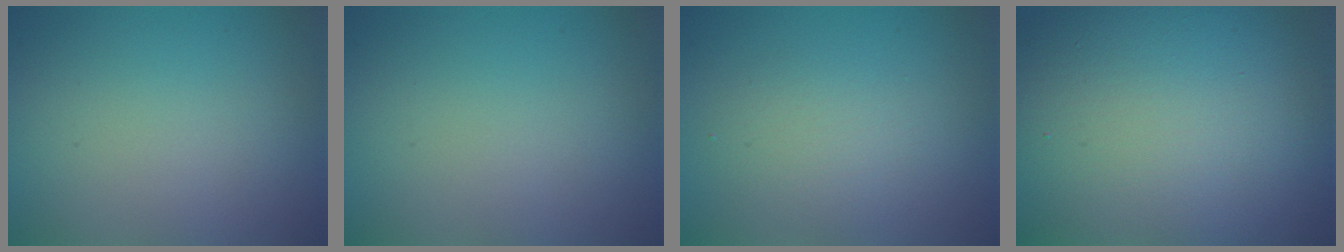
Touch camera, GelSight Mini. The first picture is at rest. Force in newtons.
{"total": 0.0}
{"total": 2.4, "press": 2.4, "slide": 0.1}
{"total": 17.1, "press": 17.1, "slide": 0.8}